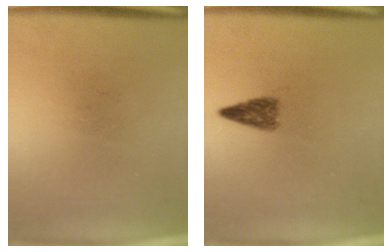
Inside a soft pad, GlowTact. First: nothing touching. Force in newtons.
{"total": 2.5}